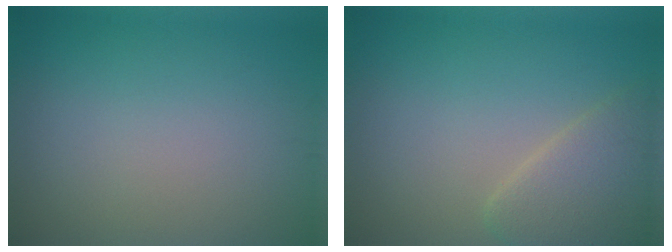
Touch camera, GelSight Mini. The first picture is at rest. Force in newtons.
{"total": 4.0, "press": 4.0, "slide": 0.2}